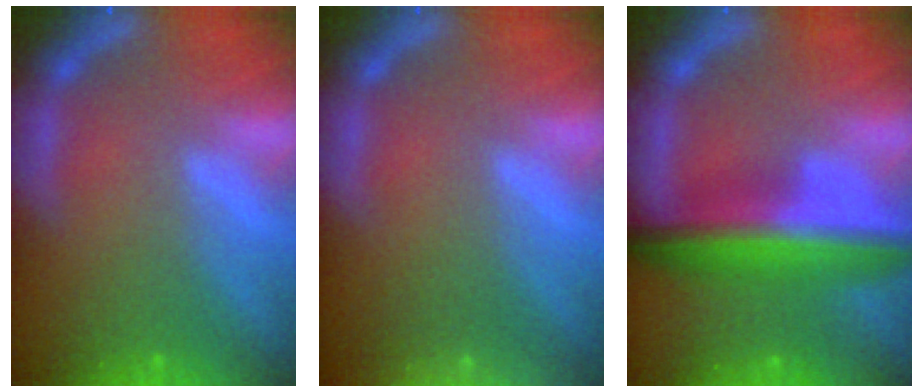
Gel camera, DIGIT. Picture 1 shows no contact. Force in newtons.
{"total": 9.5}
{"total": 8.5}